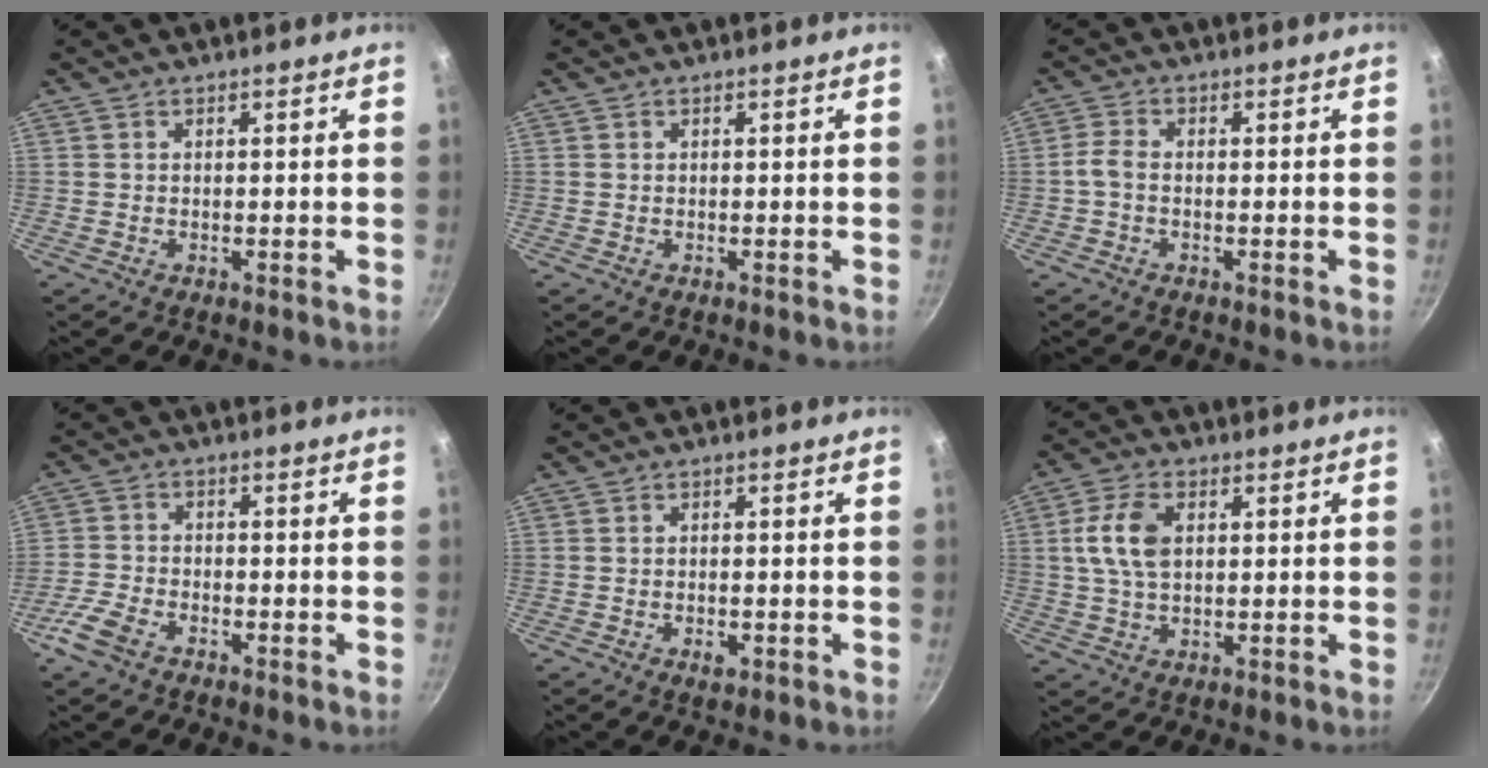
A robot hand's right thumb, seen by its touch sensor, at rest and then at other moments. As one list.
[{"total": 0.0}, {"total": 2.6, "force": [-0.8, 1.4, 2.1], "torque": [-0.053, 0.013, -0.025]}, {"total": 5.7, "force": [-3.7, 2.8, 3.4], "torque": [-0.080, 0.020, -0.081]}, {"total": 2.3, "force": [-0.9, 1.3, 1.7], "torque": [-0.029, 0.002, -0.014]}, {"total": 8.2, "force": [1.5, 4.8, 6.4], "torque": [-0.123, 0.008, 0.025]}]